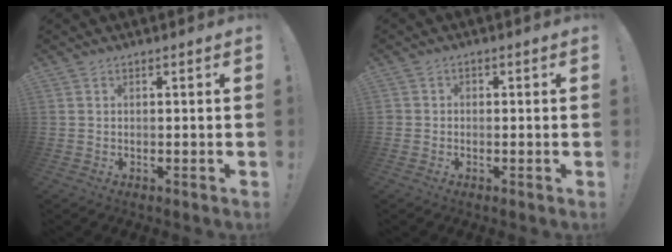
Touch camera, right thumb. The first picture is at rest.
{"total": 1.7, "force": [-0.6, 1.4, 0.6], "torque": [-0.012, 0.008, -0.011]}